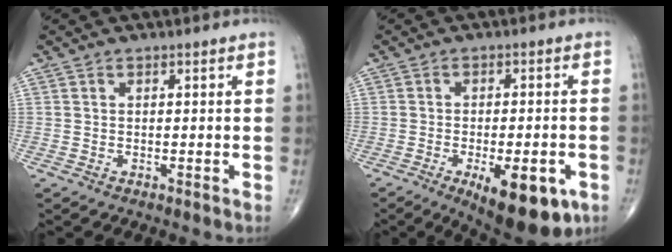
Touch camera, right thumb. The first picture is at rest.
{"total": 14.0, "force": [-6.1, 5.5, 11.4], "torque": [-0.131, 0.004, -0.074]}